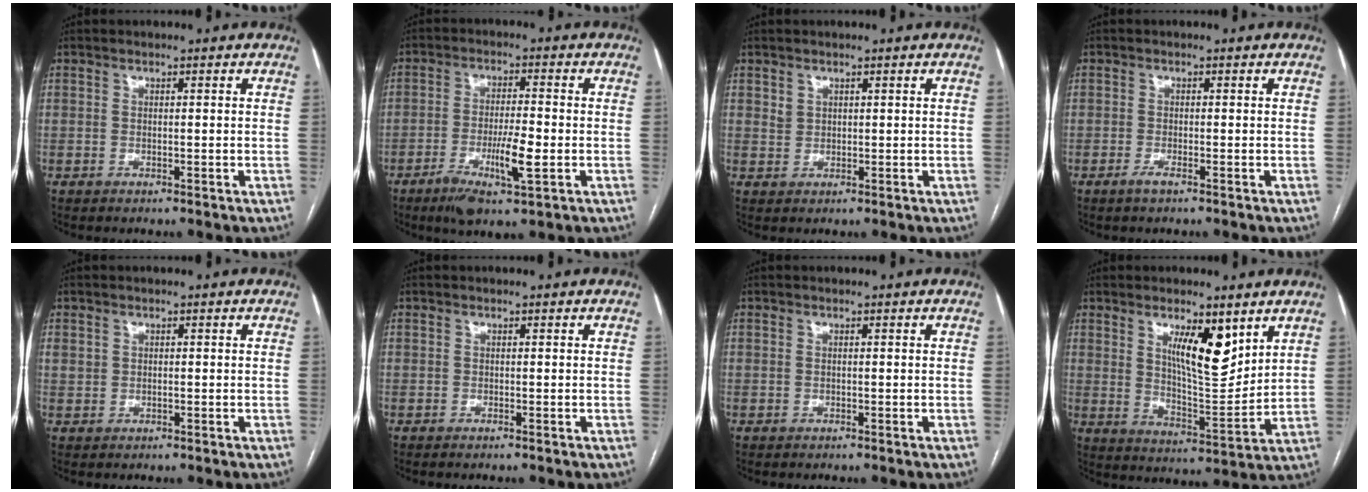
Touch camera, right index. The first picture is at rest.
{"total": 8.1, "force": [-2.9, 1.0, 7.4], "torque": [-0.139, -0.010, -0.047]}
{"total": 1.4, "force": [0.9, 1.1, 0.2], "torque": [0.007, 0.001, 0.014]}
{"total": 1.3, "force": [-0.9, 0.1, 0.9], "torque": [-0.017, -0.001, -0.017]}
{"total": 1.2, "force": [0.4, 1.0, 0.4], "torque": [-0.005, 0.013, 0.011]}
{"total": 0.0}
{"total": 0.0}
{"total": 10.3, "force": [5.2, 2.9, 8.4], "torque": [-0.142, -0.010, 0.095]}